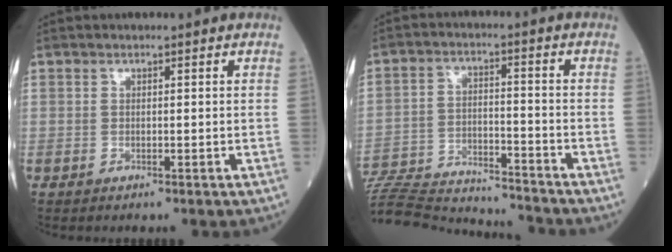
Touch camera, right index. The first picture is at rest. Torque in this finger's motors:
{"motor_torque": [-0.47, -0.47, -0.75, -0.21]}